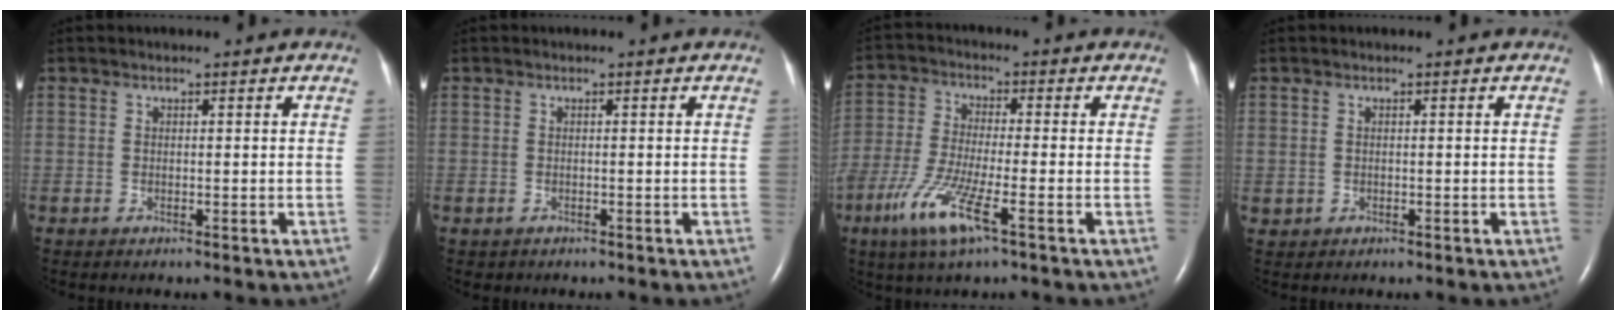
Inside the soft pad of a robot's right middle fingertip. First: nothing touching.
{"total": 0.5, "force": [-0.3, 0.4, 0.0], "torque": [-0.009, 0.002, -0.003]}
{"total": 9.5, "force": [-4.8, 1.2, 8.2], "torque": [-0.180, -0.022, -0.095]}
{"total": 0.8, "force": [-0.1, 0.8, 0.2], "torque": [-0.003, 0.002, 0.003]}